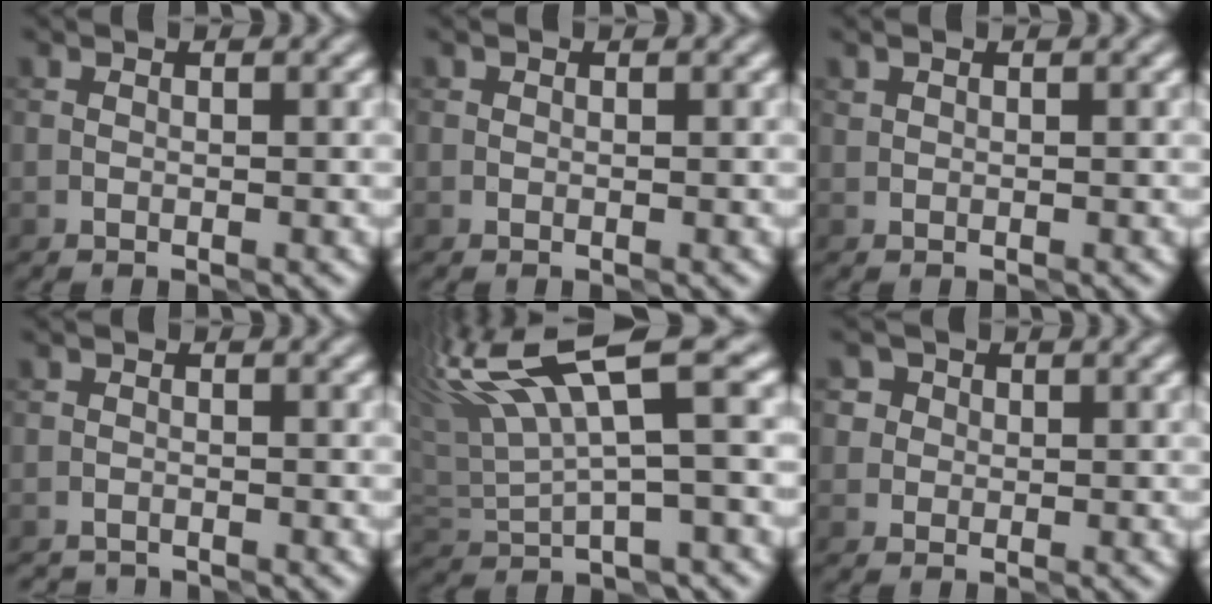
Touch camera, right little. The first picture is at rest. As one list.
[{"total": 0.0}, {"total": 0.0}, {"total": 1.4, "force": [-1.4, 0.0, -0.3], "torque": [0.010, -0.003, -0.026]}, {"total": 9.0, "force": [4.4, 2.0, 7.6], "torque": [-0.160, 0.025, 0.084]}, {"total": 2.1, "force": [1.1, 1.8, 0.4], "torque": [0.021, 0.010, 0.004]}]